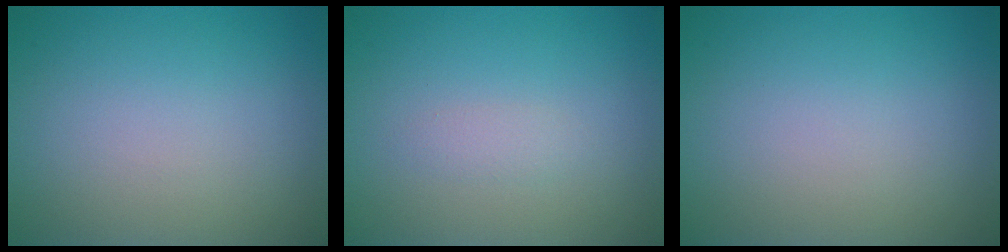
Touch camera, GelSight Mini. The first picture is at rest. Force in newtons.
{"total": 0.9, "press": 0.9, "slide": 0.0}
{"total": 0.0}